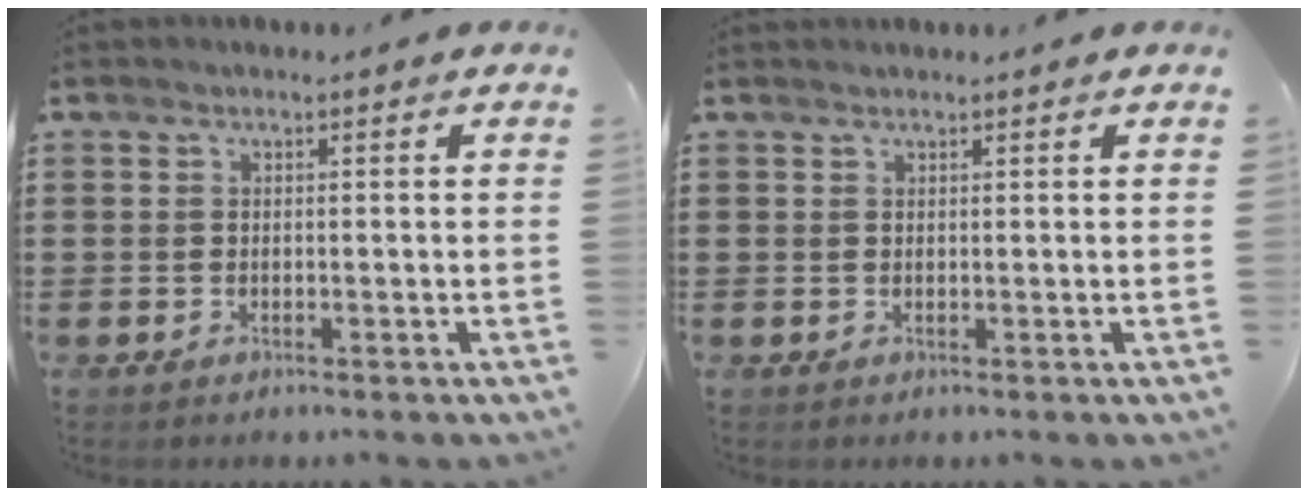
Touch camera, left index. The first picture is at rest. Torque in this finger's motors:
{"motor_torque": [0.06, -0.14, 0.05, 0.01]}